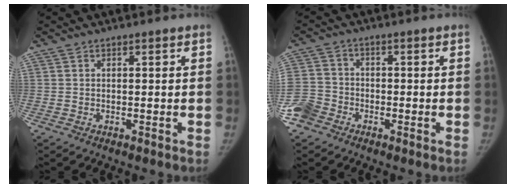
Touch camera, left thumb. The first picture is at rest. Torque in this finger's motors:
{"motor_torque": [1.03, 1.16, 0.00, 0.10, 0.03]}